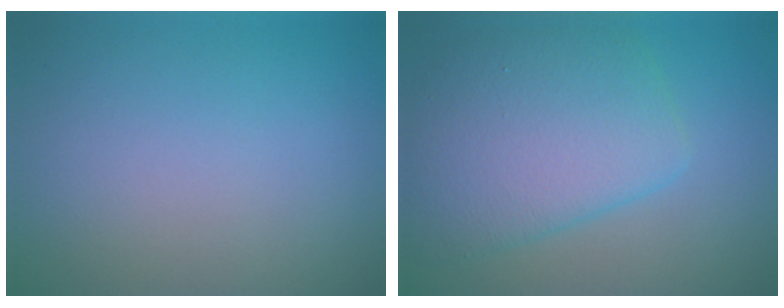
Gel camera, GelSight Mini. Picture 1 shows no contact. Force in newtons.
{"total": 7.1, "press": 7.1, "slide": 0.2}